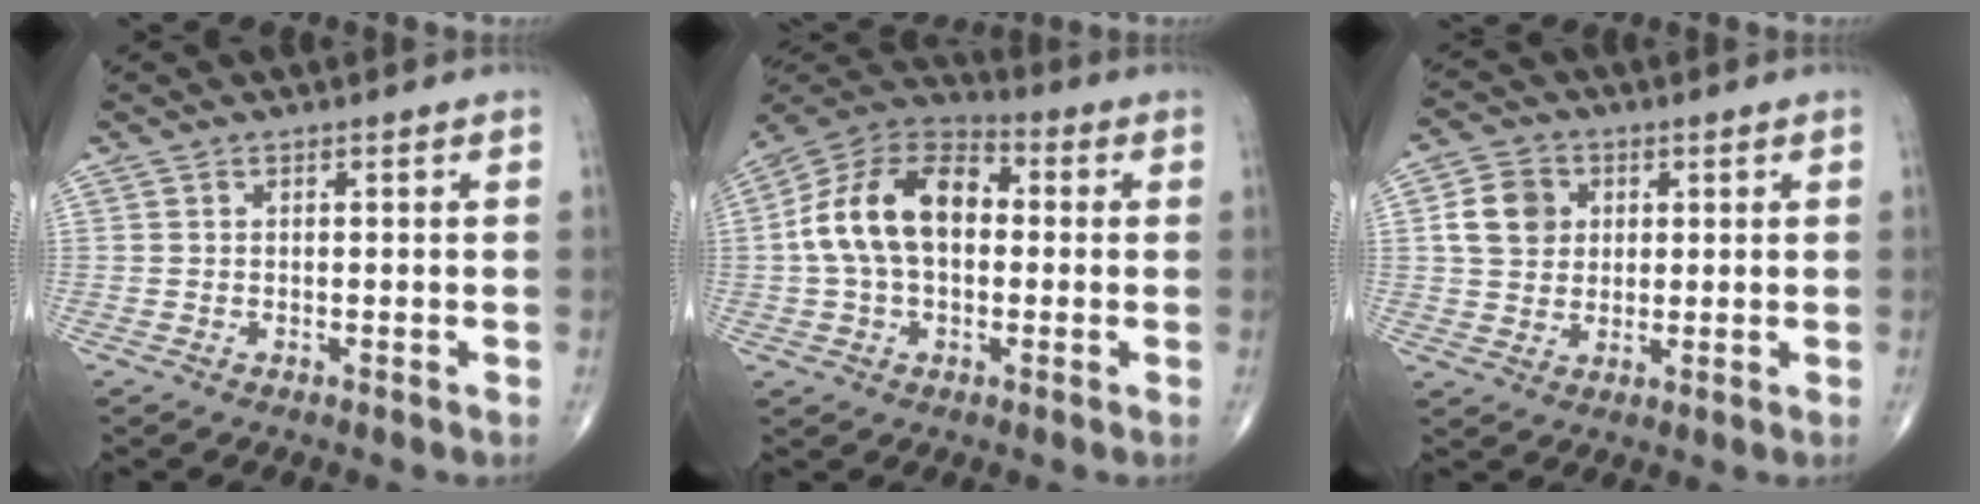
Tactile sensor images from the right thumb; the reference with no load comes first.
{"total": 16.3, "force": [1.0, 10.4, 12.5], "torque": [-0.220, 0.037, 0.006]}
{"total": 7.7, "force": [1.7, 6.4, 3.8], "torque": [-0.048, -0.001, 0.028]}